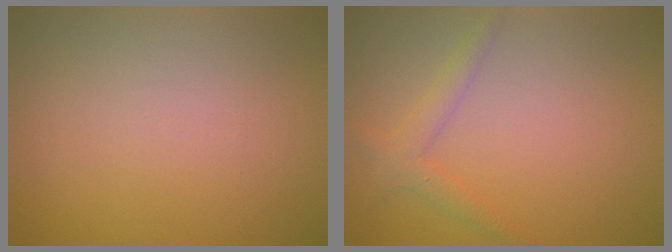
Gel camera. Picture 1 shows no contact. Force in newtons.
{"total": 2.0, "press": 2.0, "slide": 0.1}